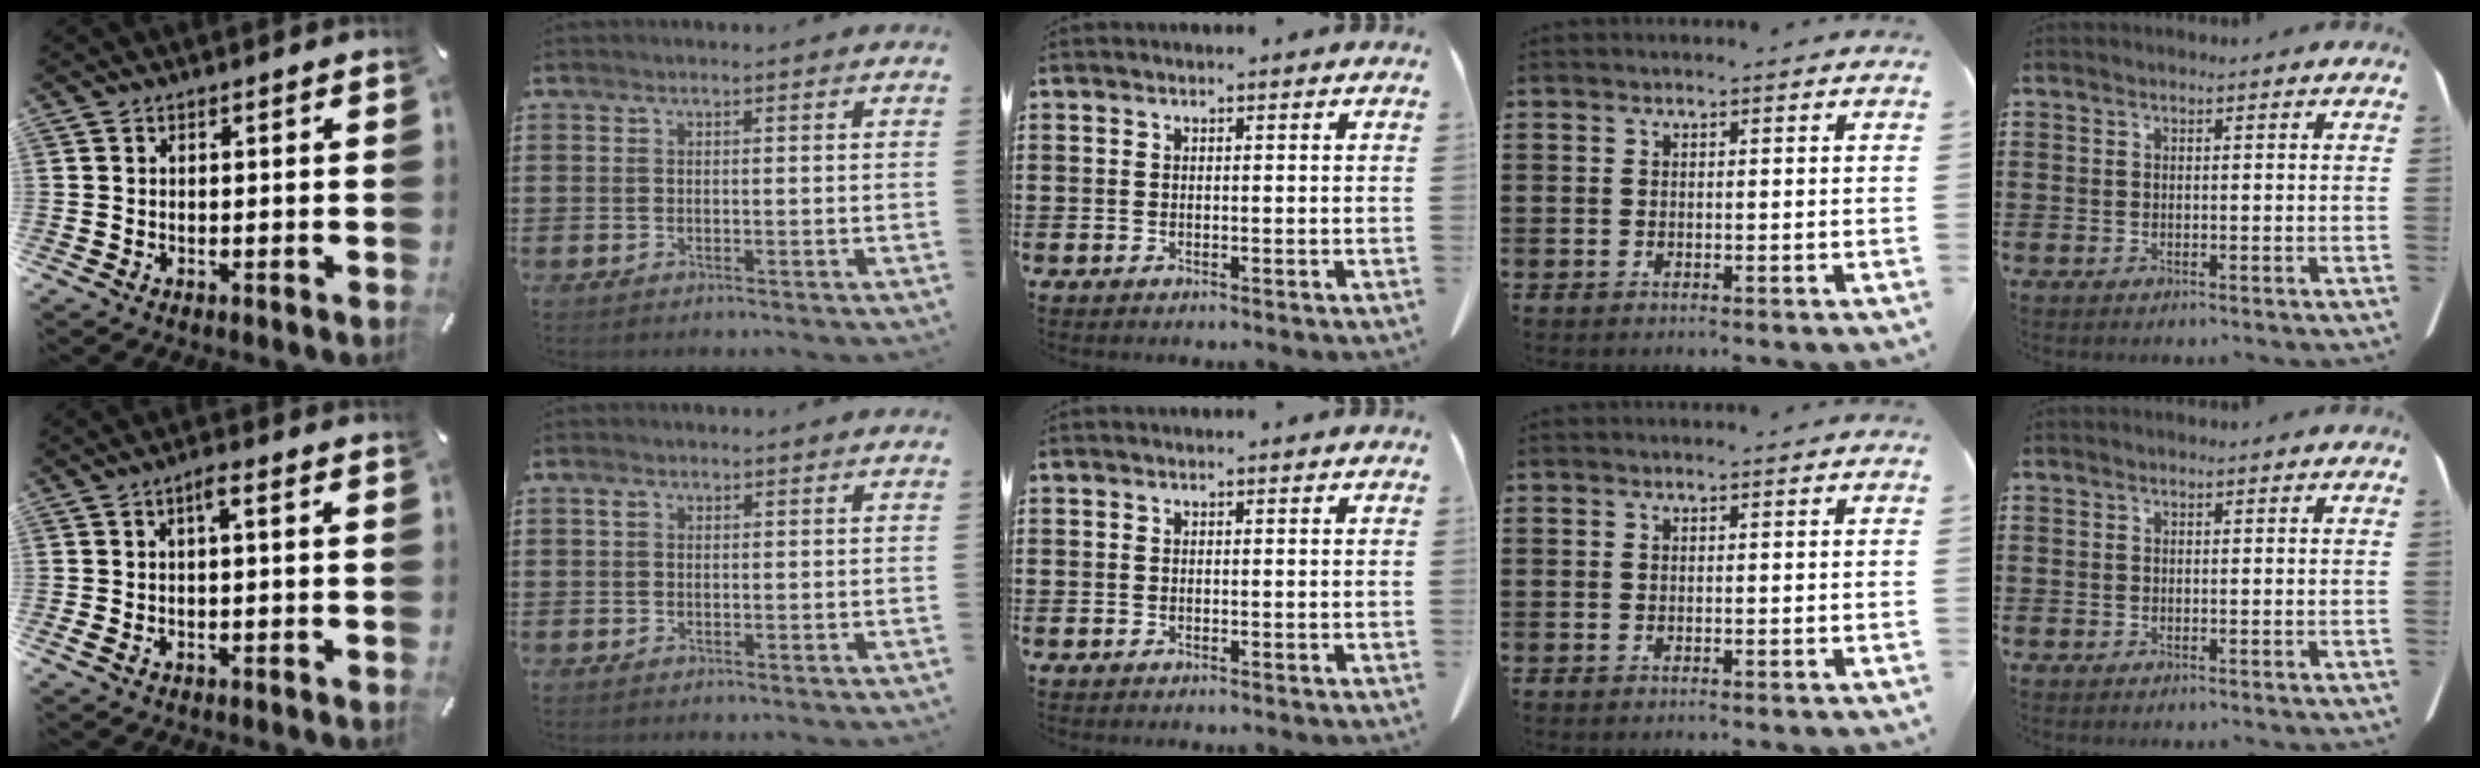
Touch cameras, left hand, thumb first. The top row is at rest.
{"thumb": {"total": 3.2, "force": [0.0, 0.7, 3.2], "torque": [-0.059, 0.006, -0.003]}, "index": {"total": 1.1, "force": [0.4, 0.7, 0.8], "torque": [-0.018, 0.006, 0.007]}}